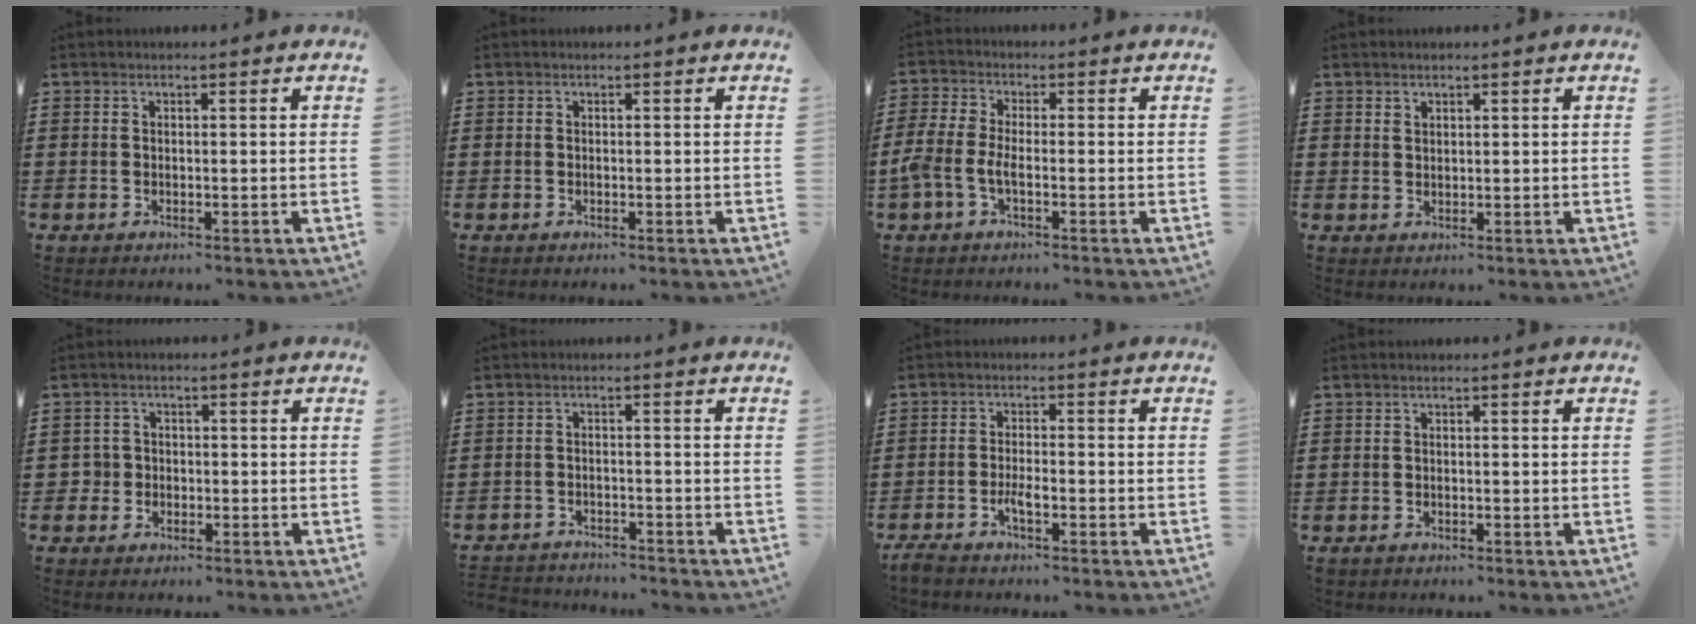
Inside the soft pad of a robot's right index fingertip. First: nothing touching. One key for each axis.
{"total": 0.0}
{"total": 3.9, "fx": -1.7, "fy": 1.4, "fz": 3.2, "tx": -0.090, "ty": -0.008, "tz": -0.041}
{"total": 1.2, "fx": 1.0, "fy": 0.6, "fz": 0.1, "tx": -0.004, "ty": 0.002, "tz": 0.020}
{"total": 2.4, "fx": -0.9, "fy": 2.2, "fz": 0.5, "tx": -0.025, "ty": 0.001, "tz": -0.025}
{"total": 2.5, "fx": -2.5, "fy": 0.2, "fz": -0.2, "tx": -0.006, "ty": -0.001, "tz": -0.056}
{"total": 2.8, "fx": -1.9, "fy": 0.6, "fz": 2.0, "tx": -0.048, "ty": -0.001, "tz": -0.039}
{"total": 0.6, "fx": -0.5, "fy": 0.3, "fz": 0.2, "tx": -0.005, "ty": 0.000, "tz": -0.010}